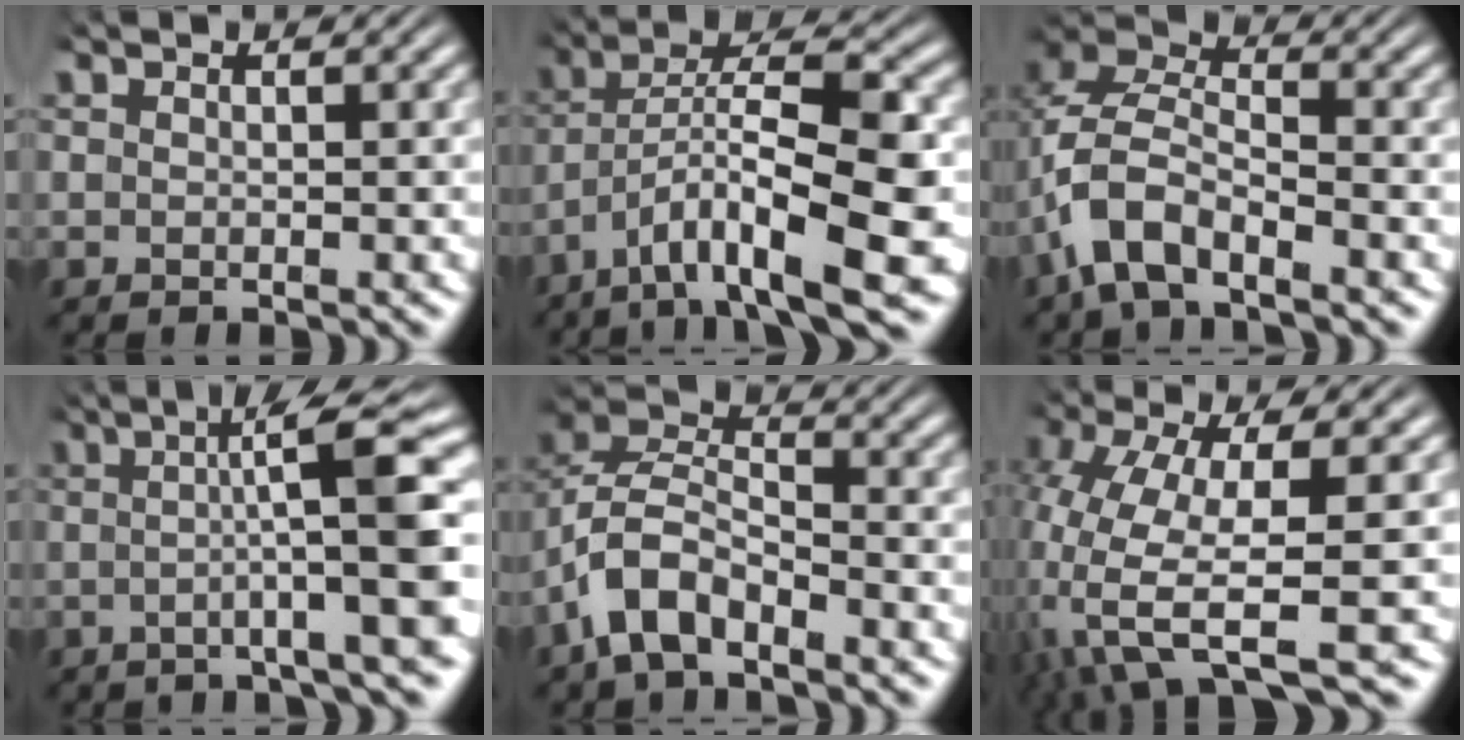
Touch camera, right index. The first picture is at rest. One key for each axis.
{"total": 10.2, "fx": -2.8, "fy": 4.4, "fz": 8.7, "tx": -0.136, "ty": -0.014, "tz": -0.035}
{"total": 7.1, "fx": -1.0, "fy": 5.6, "fz": 4.3, "tx": -0.108, "ty": -0.012, "tz": -0.030}
{"total": 8.9, "fx": 0.6, "fy": 1.3, "fz": 8.8, "tx": -0.130, "ty": 0.006, "tz": 0.008}
{"total": 5.9, "fx": -1.6, "fy": 4.6, "fz": 3.4, "tx": -0.090, "ty": -0.013, "tz": -0.036}
{"total": 7.9, "fx": -4.2, "fy": 2.4, "fz": 6.3, "tx": -0.143, "ty": -0.056, "tz": -0.034}